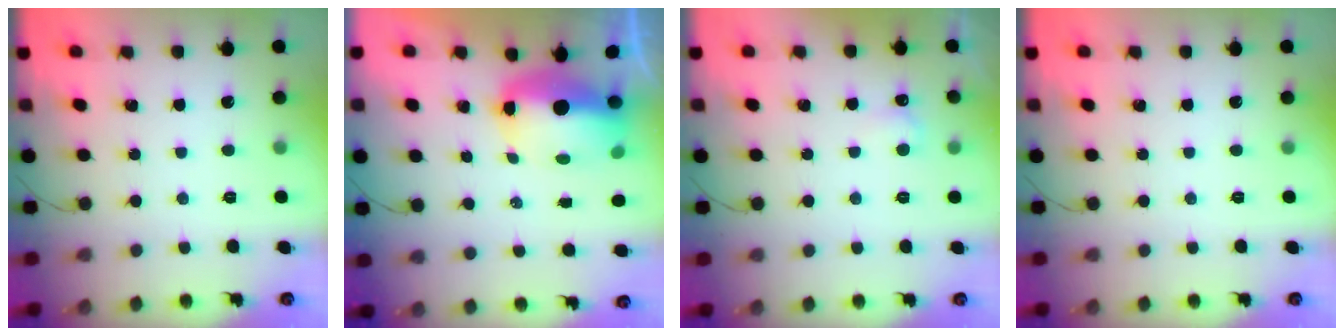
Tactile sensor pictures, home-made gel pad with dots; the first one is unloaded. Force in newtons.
{"total": 9.6, "press": 9.4, "slide": 2.2}
{"total": 3.0, "press": 2.9, "slide": 0.8}
{"total": 0.0}